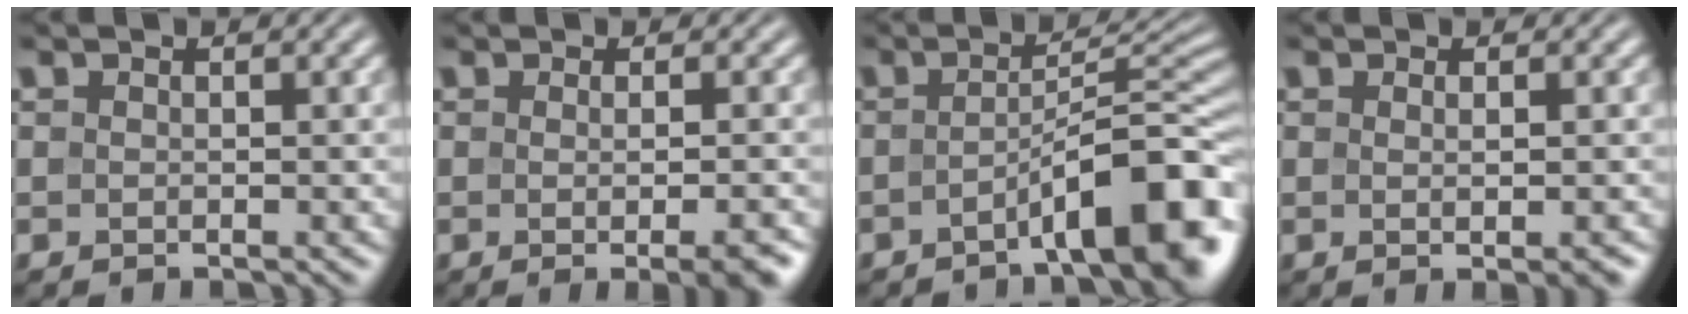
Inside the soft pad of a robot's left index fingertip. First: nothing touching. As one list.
[{"total": 5.4, "force": [-1.1, 1.8, 4.9], "torque": [-0.035, 0.003, -0.008]}, {"total": 8.4, "force": [-3.5, 2.0, 7.4], "torque": [-0.090, 0.019, -0.057]}, {"total": 2.4, "force": [0.0, 0.7, 2.3], "torque": [-0.021, 0.003, 0.001]}]